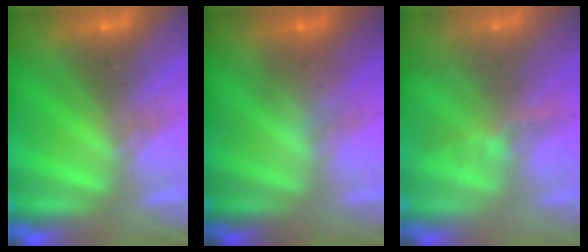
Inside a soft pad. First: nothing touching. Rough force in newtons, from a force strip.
{"total": 1.6}
{"total": 7.7}